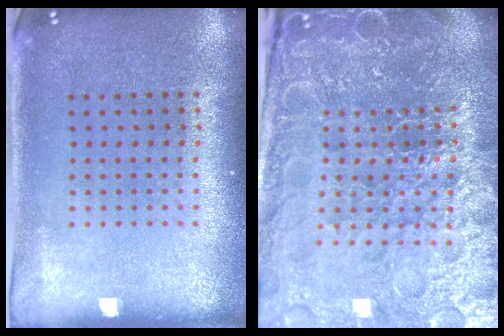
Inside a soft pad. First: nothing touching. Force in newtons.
{"total": 6.5, "press": 5.7, "slide": 3.1}